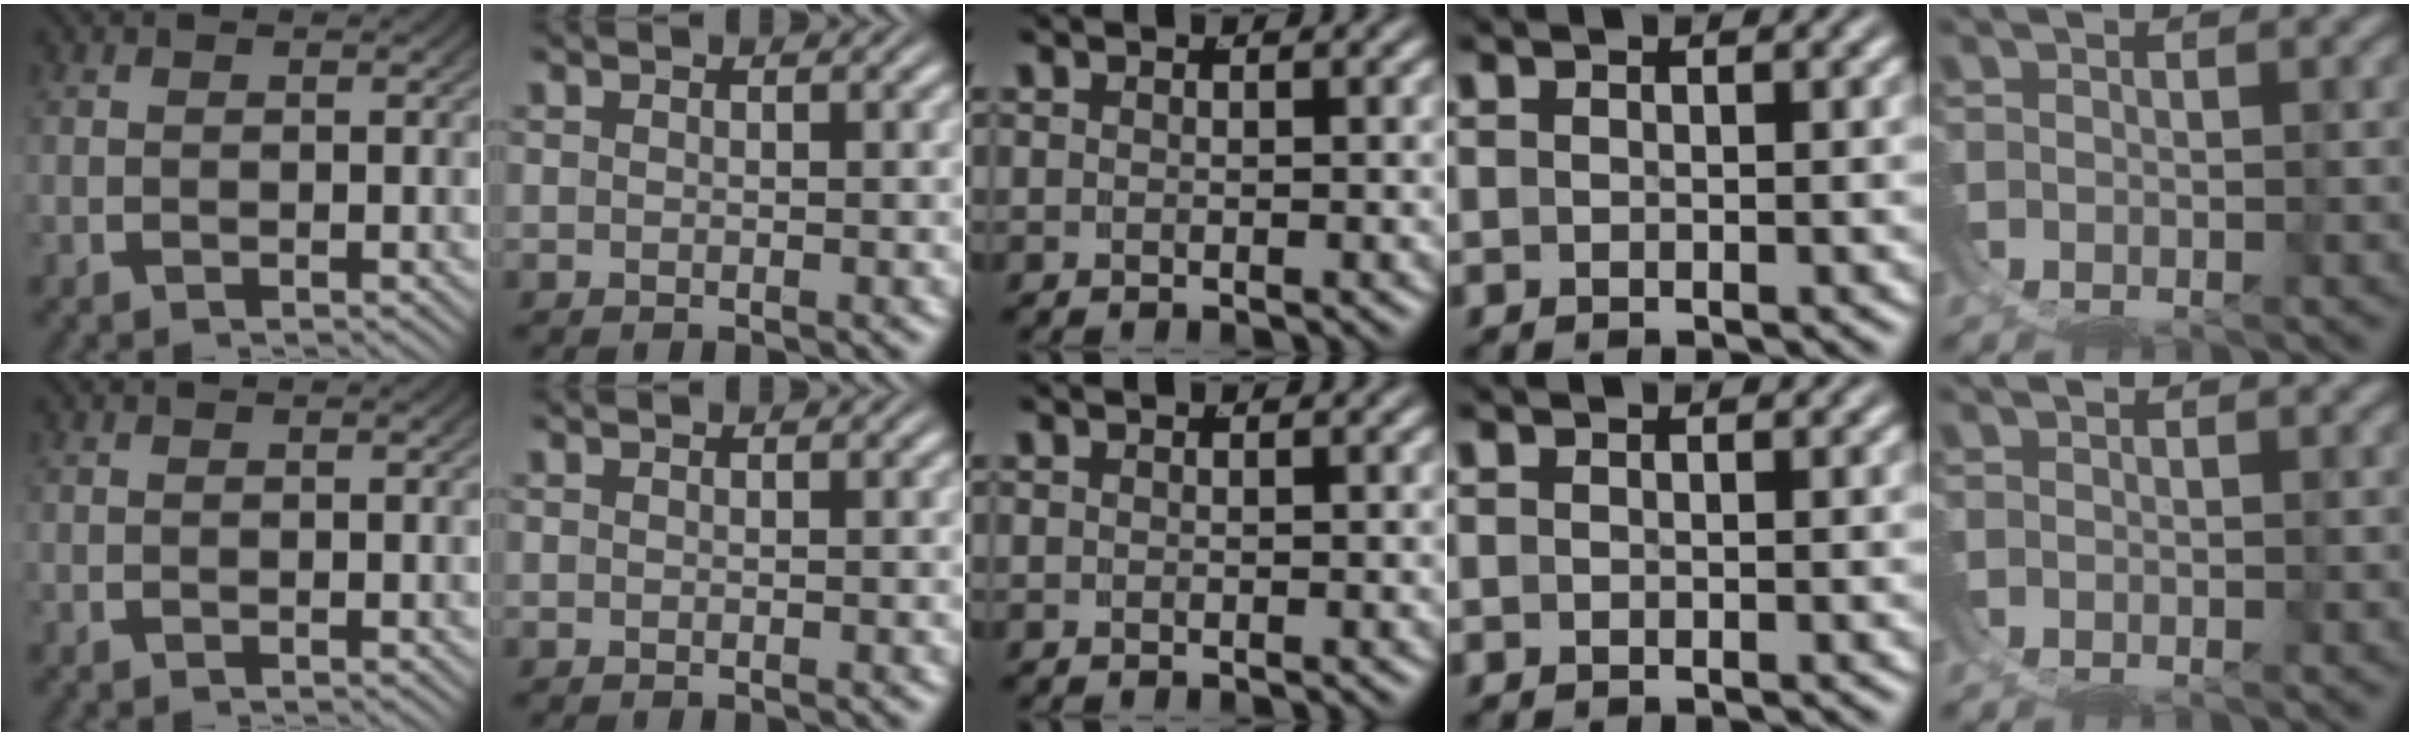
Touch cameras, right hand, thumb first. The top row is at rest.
{}